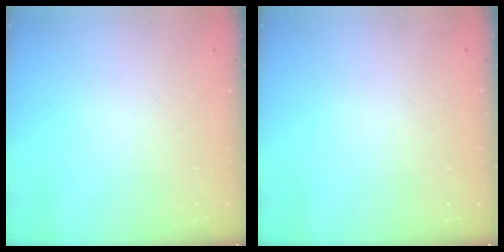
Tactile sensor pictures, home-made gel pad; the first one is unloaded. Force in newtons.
{"total": 0.0}